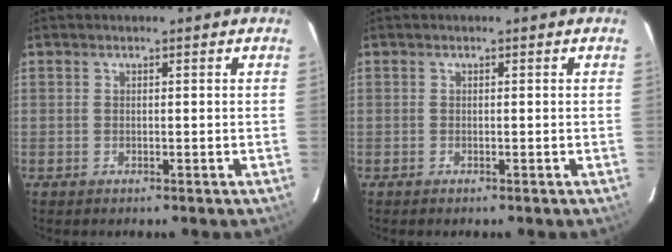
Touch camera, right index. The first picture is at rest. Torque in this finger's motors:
{"motor_torque": [-0.07, -0.04, 0.04, 0.01]}